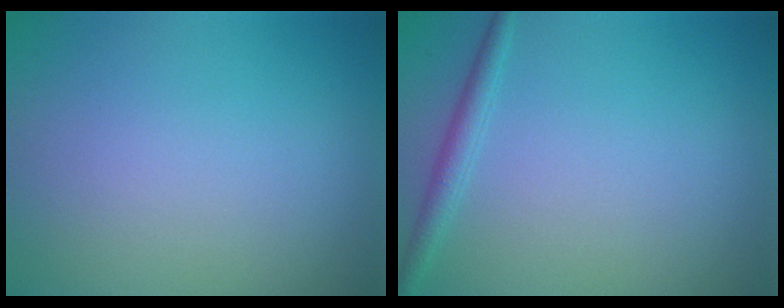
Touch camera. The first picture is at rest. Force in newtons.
{"total": 1.6, "press": 1.6, "slide": 0.0}